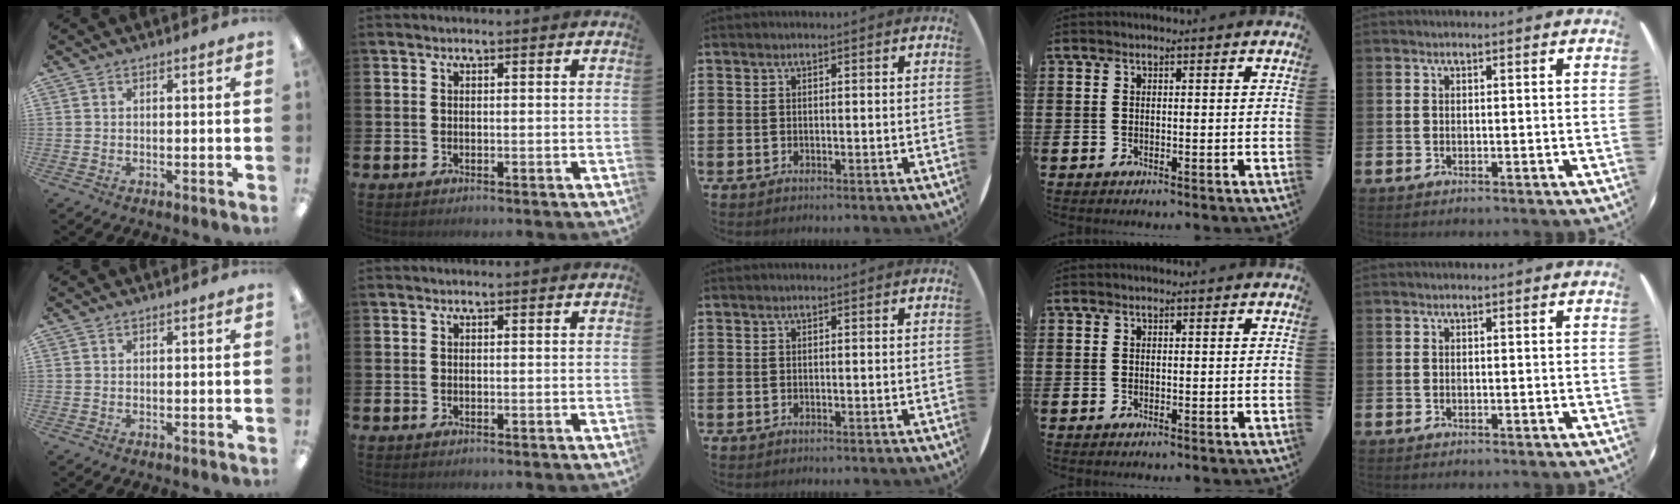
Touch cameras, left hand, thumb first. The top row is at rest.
{}